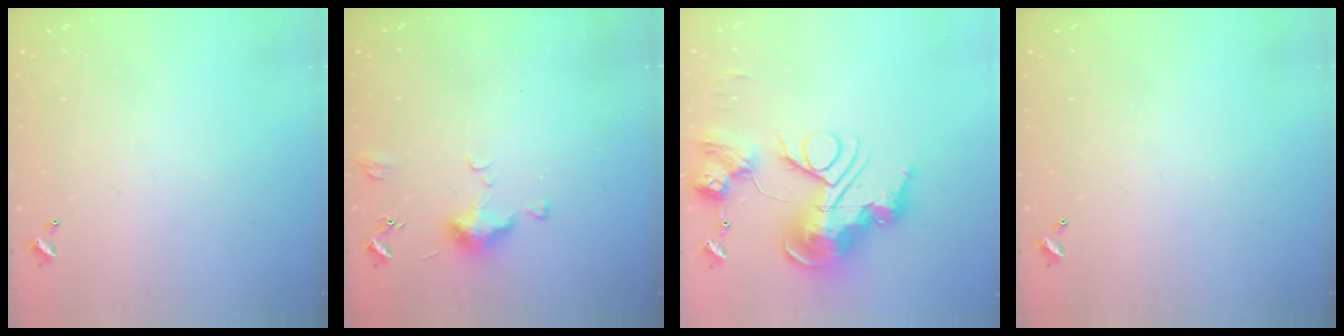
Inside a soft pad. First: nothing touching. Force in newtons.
{"total": 5.9, "press": 5.8, "slide": 0.9}
{"total": 0.7, "press": 0.7, "slide": 0.0}
{"total": 0.0}